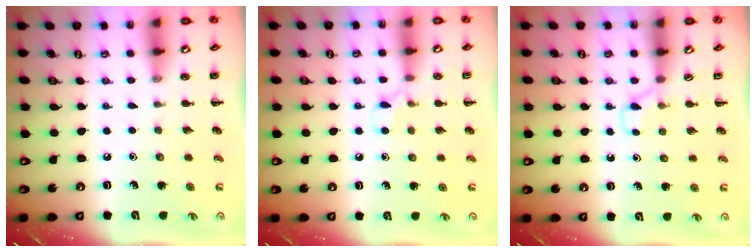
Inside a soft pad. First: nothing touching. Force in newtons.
{"total": 5.0, "press": 4.7, "slide": 1.4}
{"total": 2.8, "press": 2.5, "slide": 1.1}